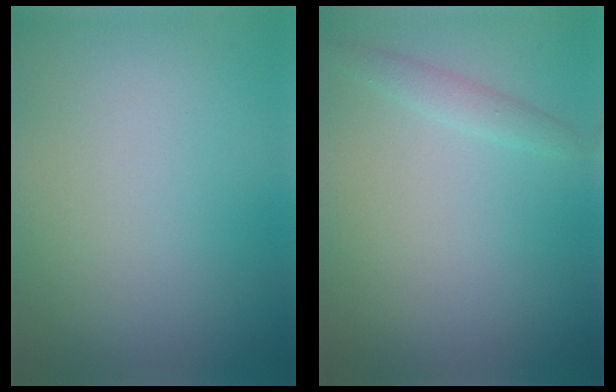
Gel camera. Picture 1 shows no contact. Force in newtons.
{"total": 1.3, "press": 1.3, "slide": 0.1}